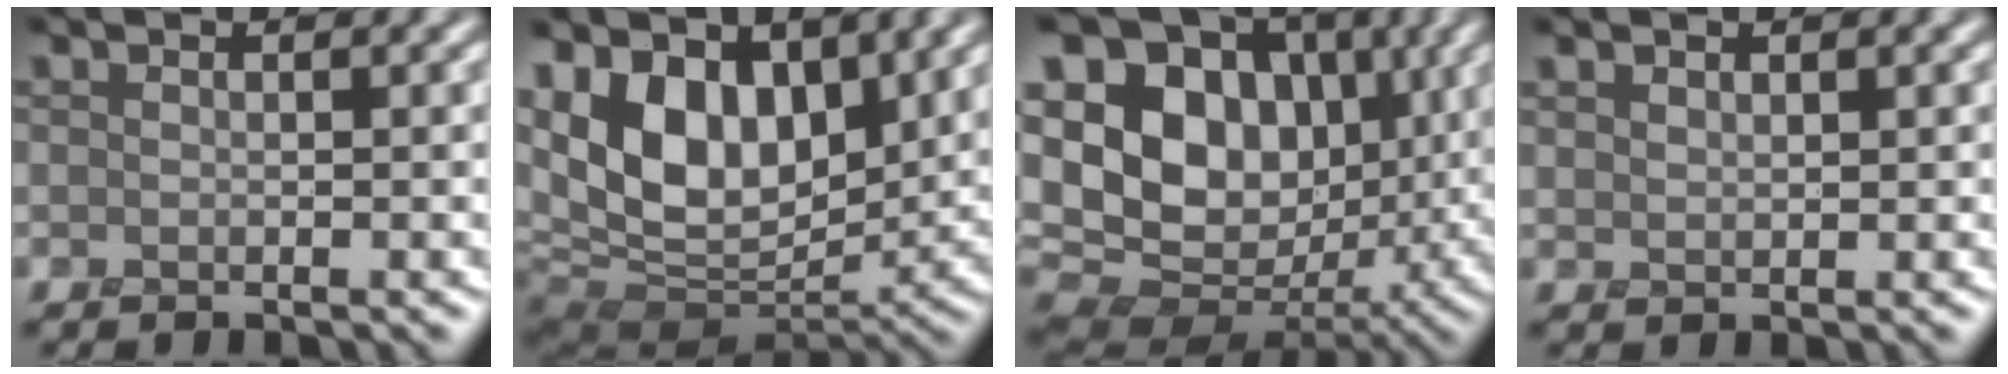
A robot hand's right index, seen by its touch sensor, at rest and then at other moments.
{"total": 13.8, "force": [4.1, 8.4, 10.2], "torque": [-0.173, 0.008, 0.065]}
{"total": 15.3, "force": [3.1, 11.0, 10.1], "torque": [-0.182, 0.010, 0.064]}
{"total": 1.0, "force": [0.8, 0.4, 0.4], "torque": [-0.011, -0.002, 0.020]}